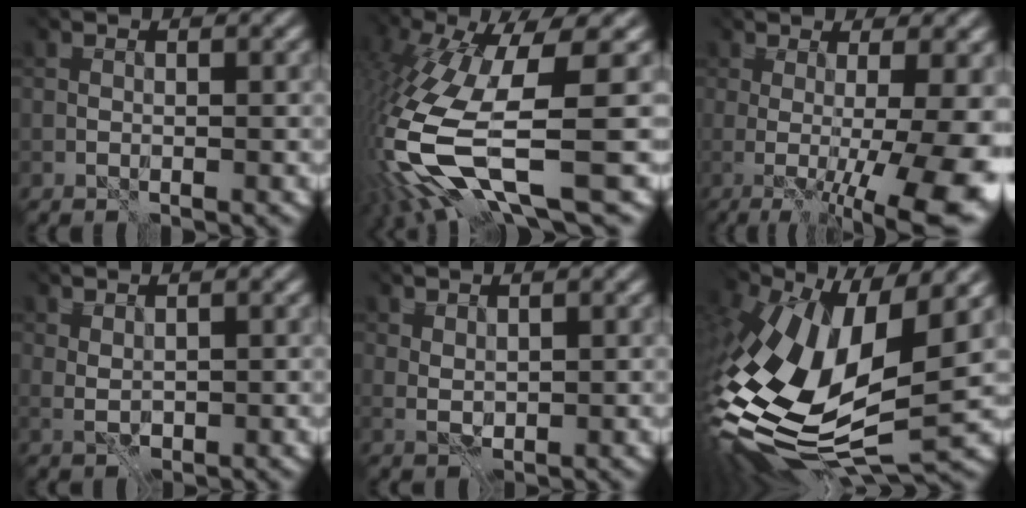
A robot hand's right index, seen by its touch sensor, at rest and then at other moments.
{"total": 11.9, "force": [-3.6, 3.0, 10.9], "torque": [-0.250, -0.021, -0.060]}
{"total": 10.2, "force": [-1.6, 2.3, 9.8], "torque": [-0.091, -0.001, -0.011]}
{"total": 0.9, "force": [0.9, 0.0, 0.2], "torque": [-0.008, 0.000, 0.021]}
{"total": 1.1, "force": [1.0, 0.1, 0.2], "torque": [-0.007, -0.001, 0.023]}
{"total": 14.5, "force": [-0.1, 7.7, 12.3], "torque": [-0.273, 0.001, -0.006]}